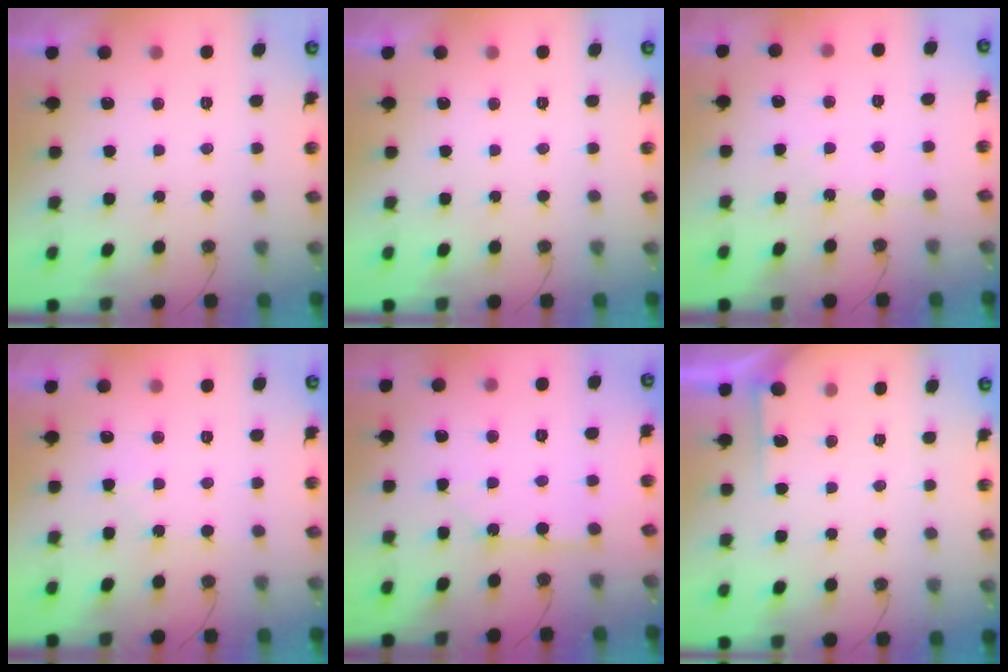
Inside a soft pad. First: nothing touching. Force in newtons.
{"total": 0.0}
{"total": 2.2, "press": 2.2, "slide": 0.3}
{"total": 4.6, "press": 4.6, "slide": 0.7}
{"total": 4.8, "press": 4.8, "slide": 0.5}
{"total": 3.8, "press": 3.8, "slide": 0.4}